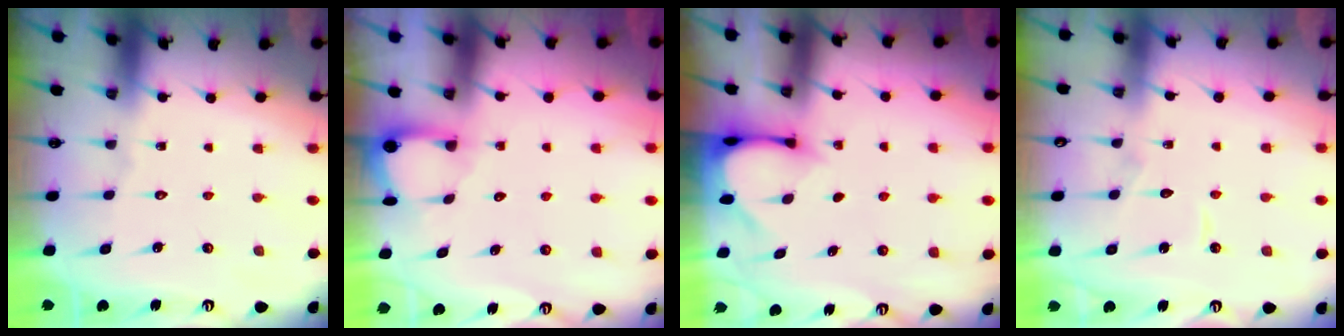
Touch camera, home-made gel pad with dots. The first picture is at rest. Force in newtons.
{"total": 2.8, "press": 2.8, "slide": 0.3}
{"total": 3.3, "press": 3.3, "slide": 0.3}
{"total": 3.9, "press": 3.9, "slide": 0.2}